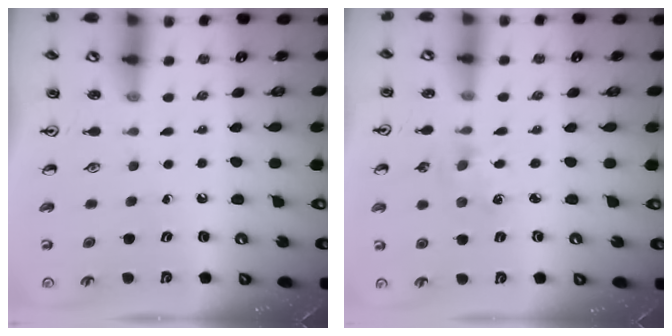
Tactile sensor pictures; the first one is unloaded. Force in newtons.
{"total": 2.0, "press": 2.0, "slide": 0.3}